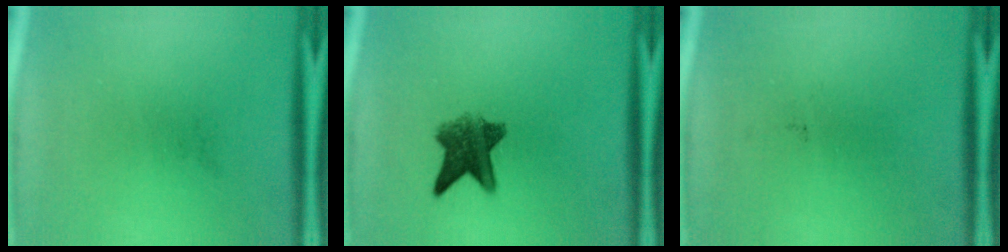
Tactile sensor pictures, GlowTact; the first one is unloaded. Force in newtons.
{"total": 7.0}
{"total": 0.0}